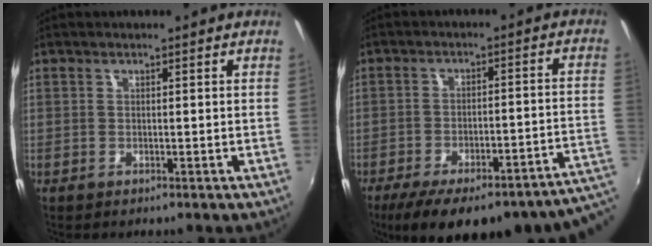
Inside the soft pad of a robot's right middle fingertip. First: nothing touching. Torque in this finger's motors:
{"motor_torque": [1.07, -1.07, 0.64, 0.11]}